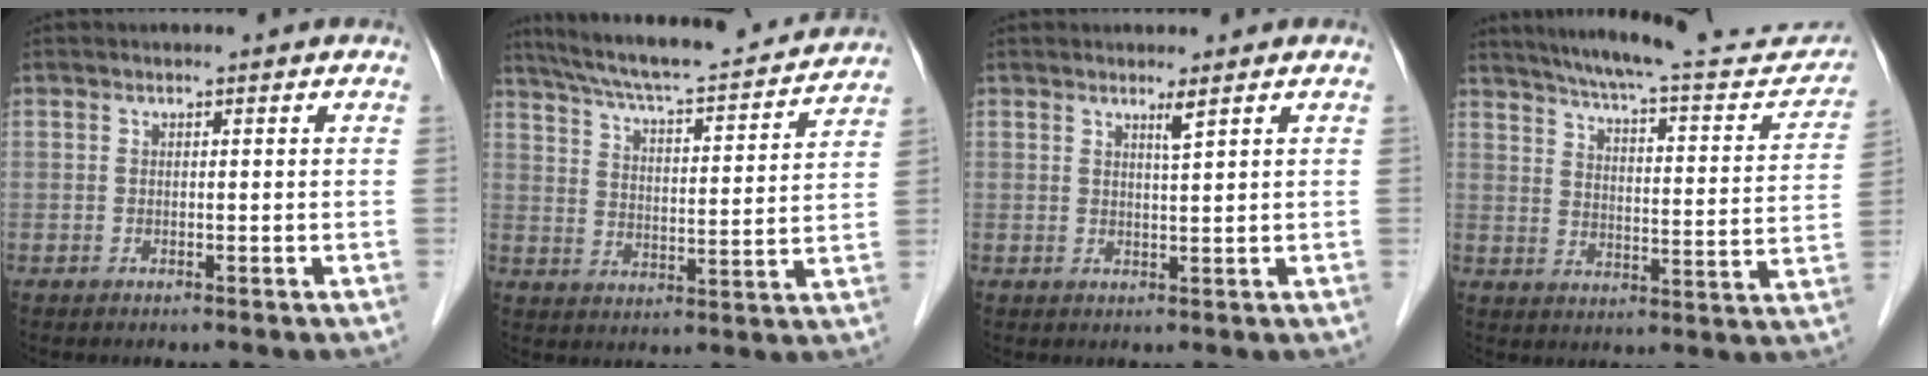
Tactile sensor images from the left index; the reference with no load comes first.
{"total": 20.8, "force": [18.8, 2.3, 8.5], "torque": [-0.142, 0.003, 0.266]}
{"total": 1.5, "force": [1.0, -0.4, 1.1], "torque": [-0.022, -0.011, 0.020]}
{"total": 22.6, "force": [20.4, 3.3, 8.9], "torque": [-0.128, -0.036, 0.261]}